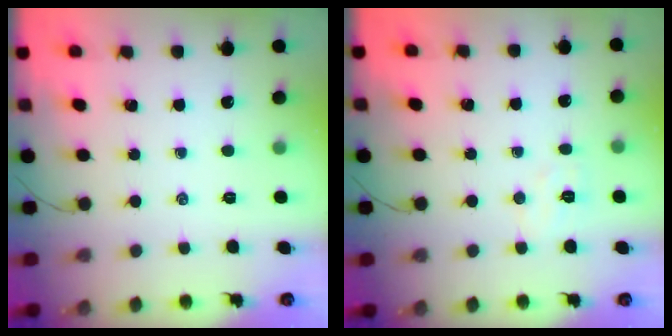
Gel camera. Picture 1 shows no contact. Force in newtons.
{"total": 4.0, "press": 3.9, "slide": 0.8}